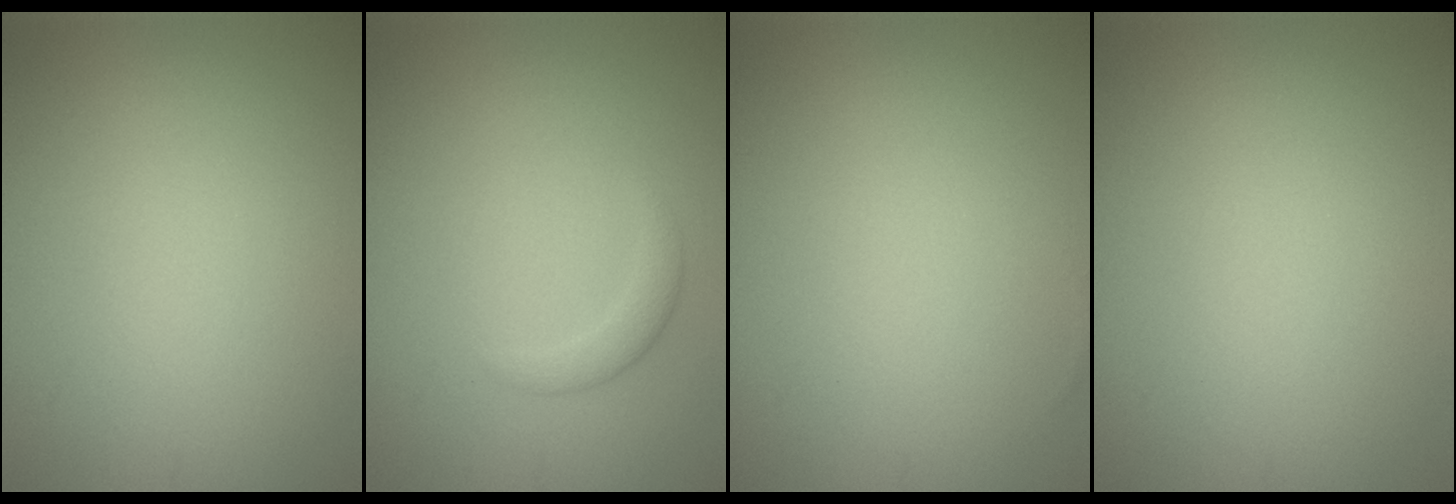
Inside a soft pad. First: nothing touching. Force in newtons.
{"total": 1.4, "press": 1.4, "slide": 0.1}
{"total": 0.0}
{"total": 0.0}